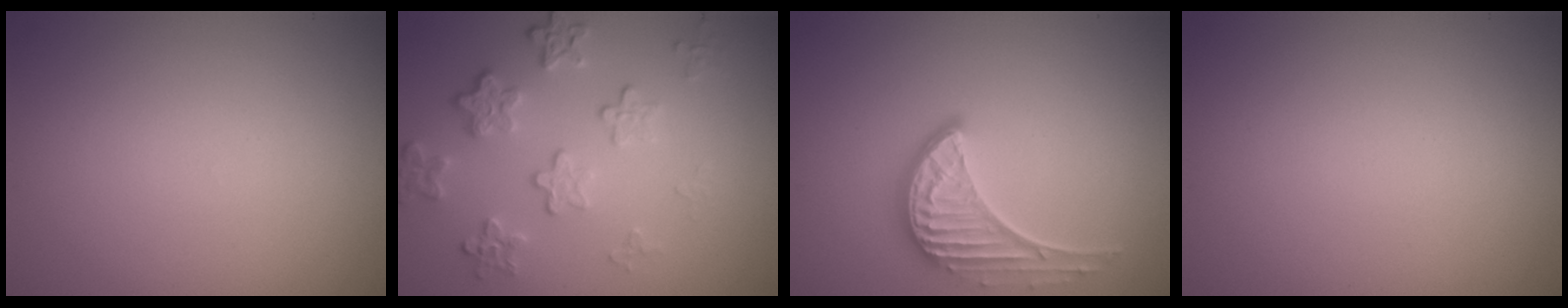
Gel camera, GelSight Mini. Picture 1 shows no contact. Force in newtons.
{"total": 4.1, "press": 3.1, "slide": 2.6}
{"total": 3.5, "press": 3.0, "slide": 1.8}
{"total": 0.0}